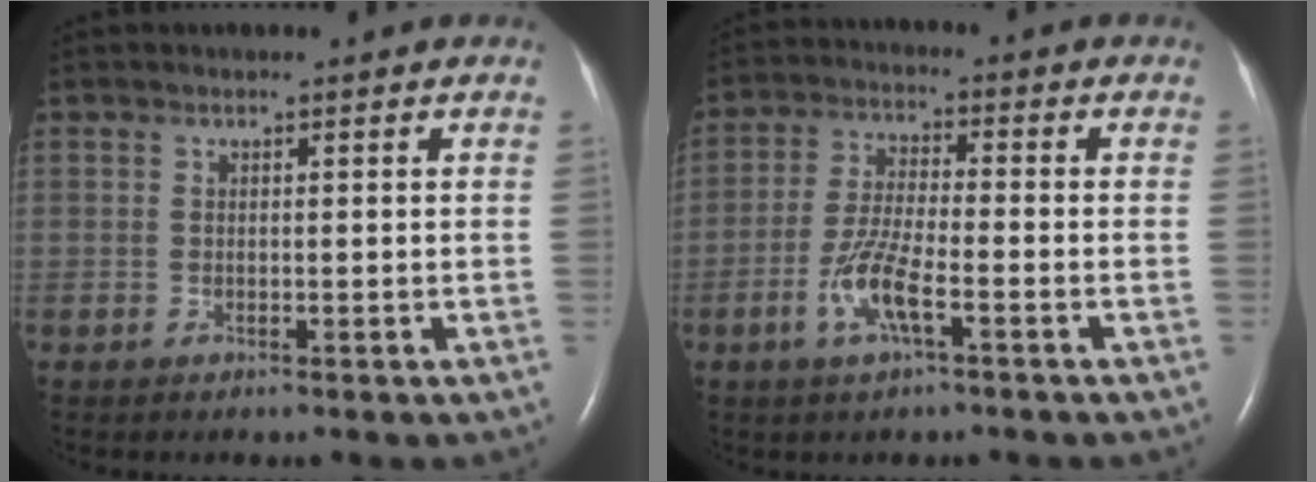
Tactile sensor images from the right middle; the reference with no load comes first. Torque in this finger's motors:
{"motor_torque": [0.87, -0.56, 0.21, 0.13]}